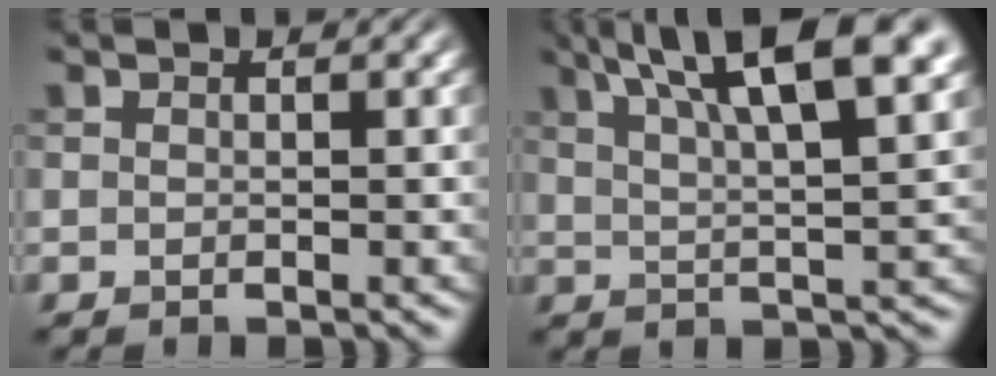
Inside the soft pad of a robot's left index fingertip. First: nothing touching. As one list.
[{"total": 11.0, "force": [6.3, 2.9, 8.6], "torque": [-0.112, 0.027, 0.085]}]